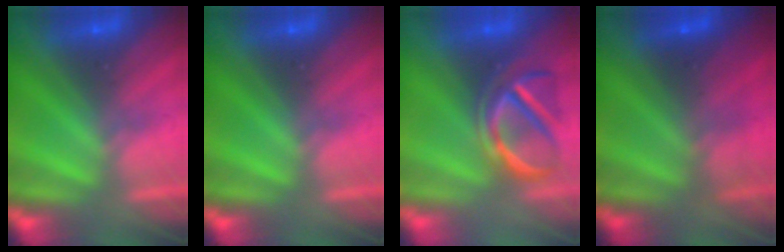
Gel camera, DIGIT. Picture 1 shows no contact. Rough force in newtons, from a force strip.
{"total": 0.0}
{"total": 3.7}
{"total": 2.8}